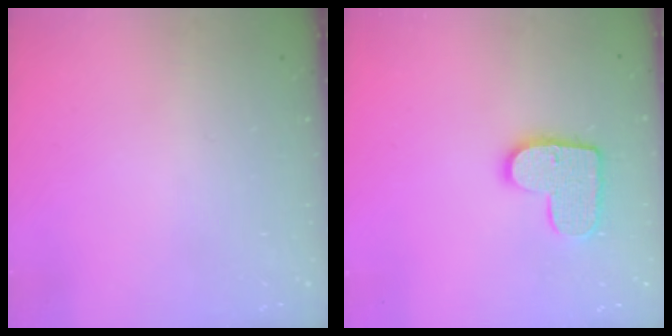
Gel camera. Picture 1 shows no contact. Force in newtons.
{"total": 11.8, "press": 11.7, "slide": 0.6}